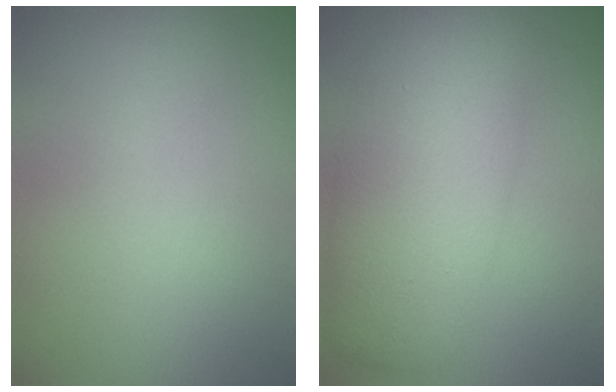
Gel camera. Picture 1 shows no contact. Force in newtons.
{"total": 7.9, "press": 7.9, "slide": 0.0}